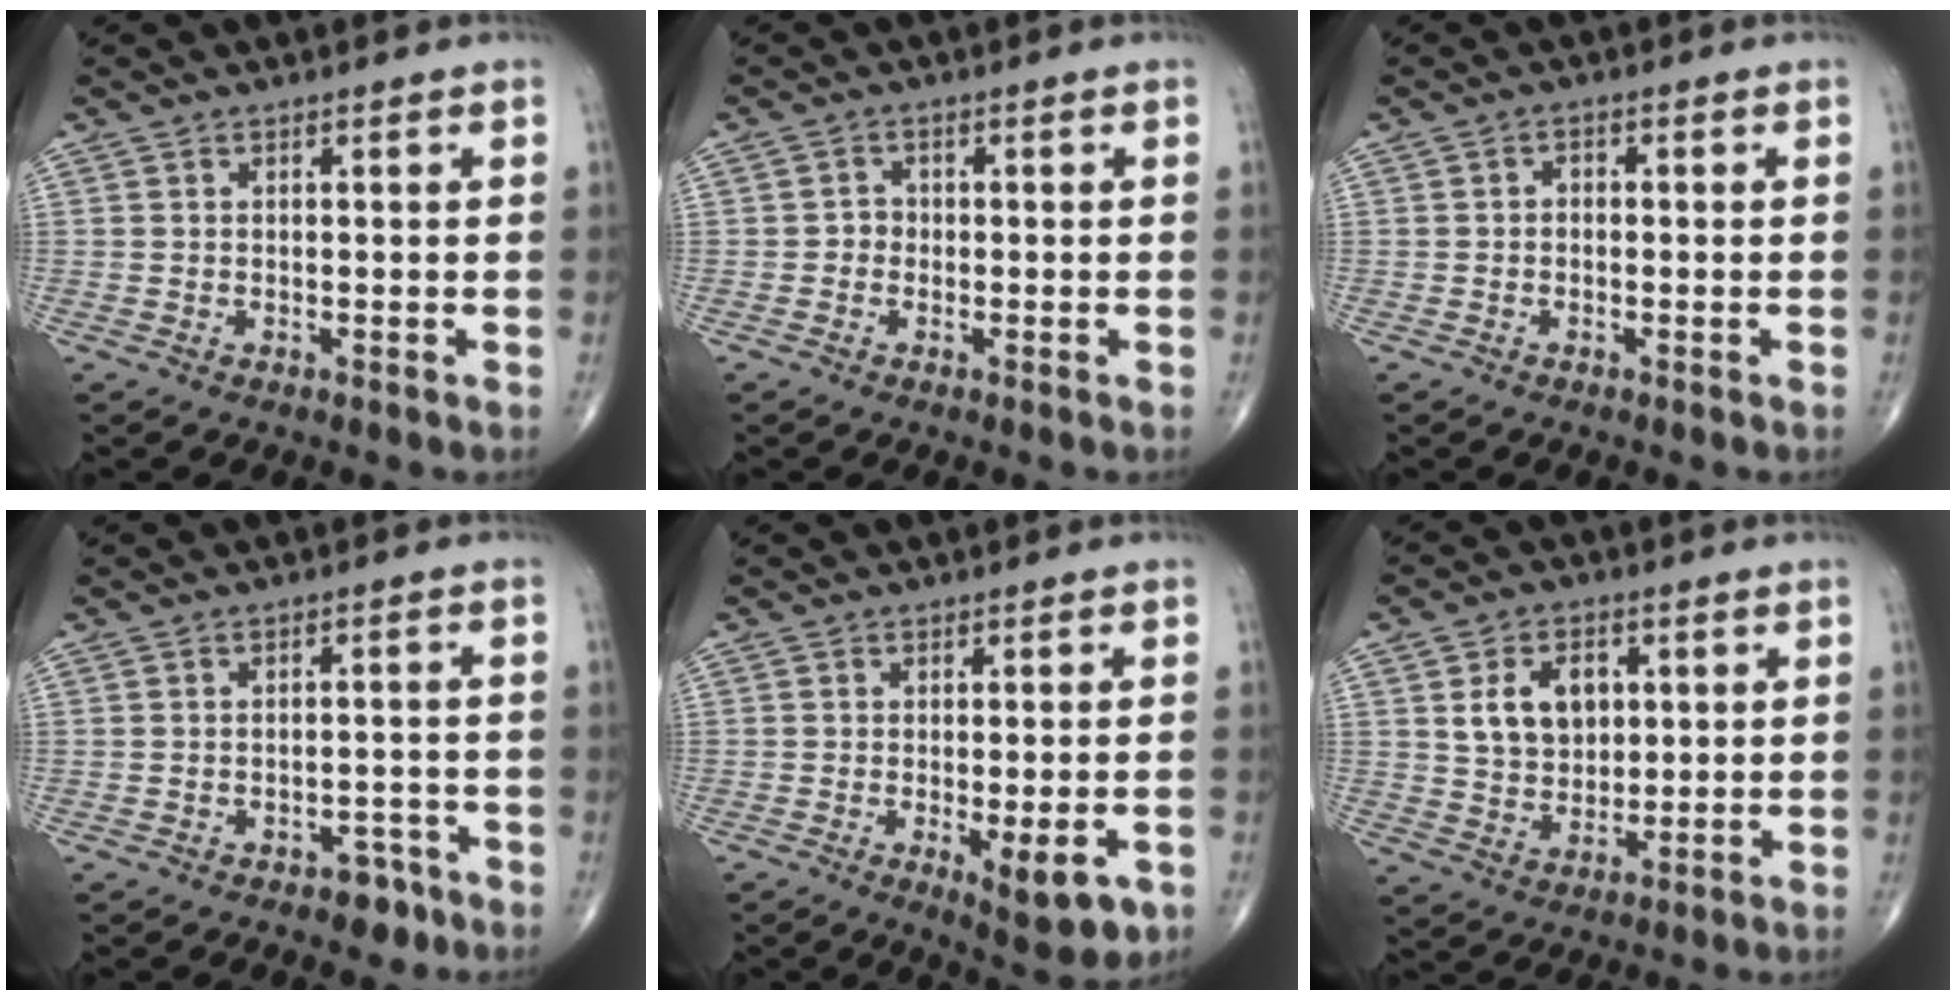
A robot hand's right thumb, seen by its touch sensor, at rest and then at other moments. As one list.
[{"total": 1.7, "force": [-0.5, 1.5, 0.5], "torque": [0.004, 0.008, -0.015]}, {"total": 1.4, "force": [-0.2, 1.1, 0.9], "torque": [-0.006, 0.007, -0.008]}, {"total": 4.0, "force": [-2.6, 2.2, 1.9], "torque": [-0.010, 0.020, -0.031]}, {"total": 8.1, "force": [-2.7, 2.7, 7.1], "torque": [-0.092, -0.009, -0.031]}, {"total": 9.1, "force": [2.4, 6.6, 5.8], "torque": [-0.069, -0.010, 0.048]}]